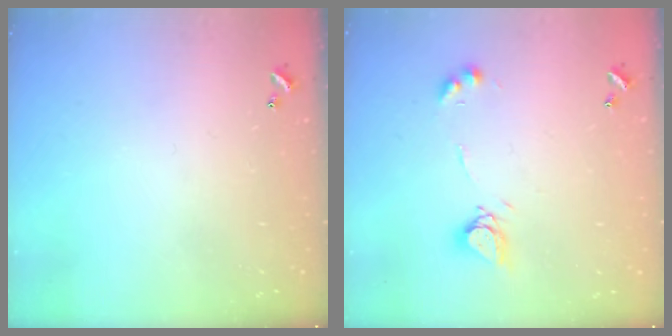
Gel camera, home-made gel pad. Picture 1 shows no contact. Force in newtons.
{"total": 8.5, "press": 8.4, "slide": 0.9}